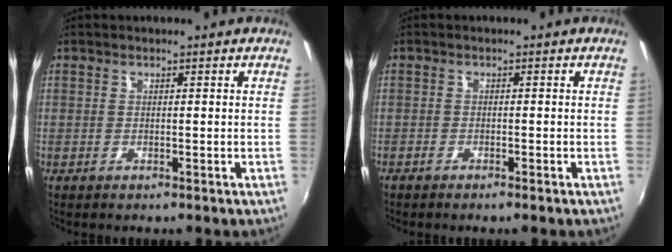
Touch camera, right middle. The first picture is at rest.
{"total": 1.2, "force": [-1.0, 0.1, 0.5], "torque": [-0.019, -0.001, -0.023]}